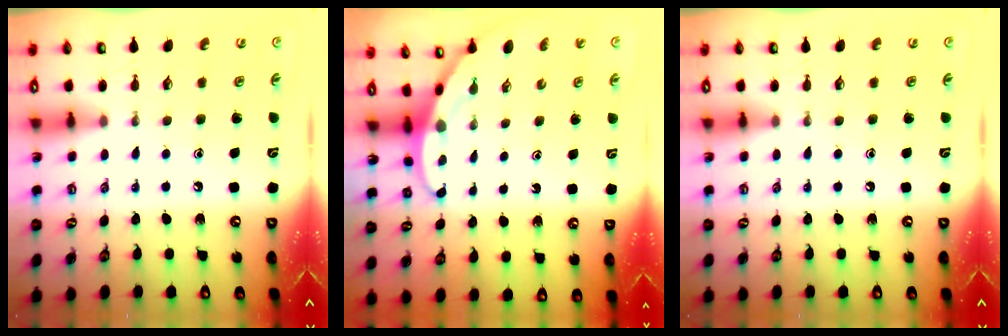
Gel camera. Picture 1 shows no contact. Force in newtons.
{"total": 3.5, "press": 3.5, "slide": 0.1}
{"total": 0.0}